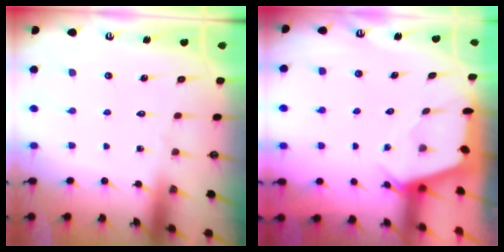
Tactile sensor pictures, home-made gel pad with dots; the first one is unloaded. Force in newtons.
{"total": 2.4, "press": 2.4, "slide": 0.3}